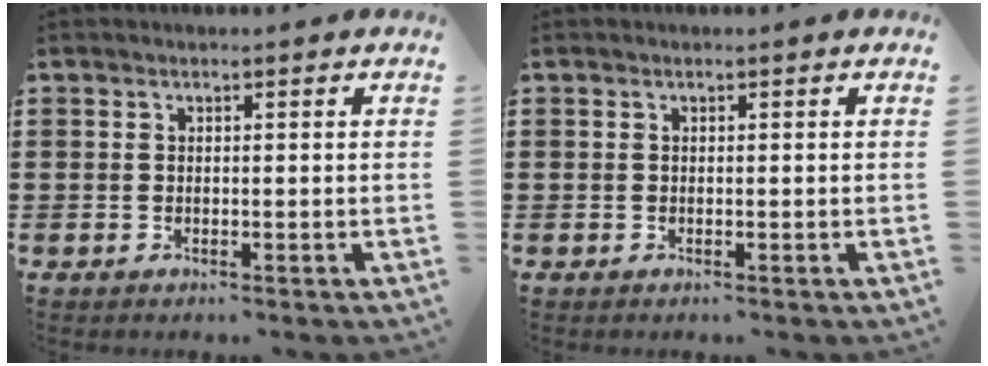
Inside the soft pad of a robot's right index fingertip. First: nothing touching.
{"total": 0.0}